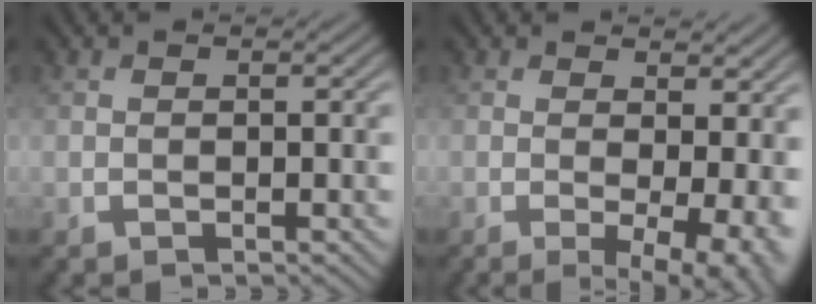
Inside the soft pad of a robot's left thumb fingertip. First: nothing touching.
{"total": 7.2, "force": [0.1, 2.5, 6.7], "torque": [-0.086, -0.006, 0.005]}